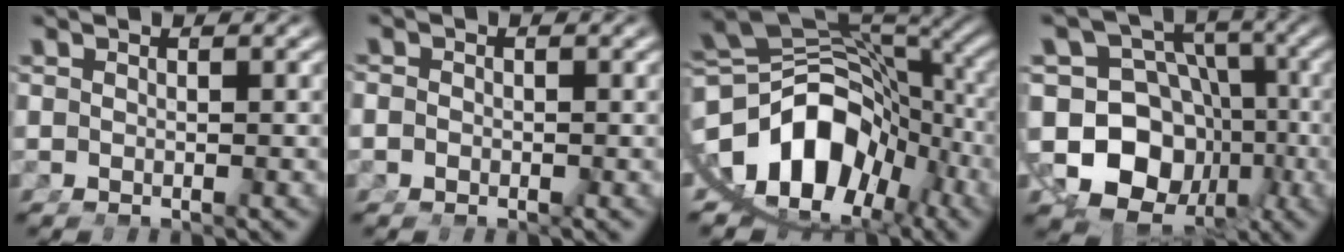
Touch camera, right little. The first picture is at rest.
{"total": 1.0, "force": [-0.7, 0.5, 0.5], "torque": [-0.014, -0.009, -0.009]}
{"total": 19.8, "force": [-3.5, 14.3, 13.2], "torque": [-0.239, -0.050, -0.038]}
{"total": 19.2, "force": [-4.3, 16.5, 8.8], "torque": [-0.215, -0.085, -0.057]}